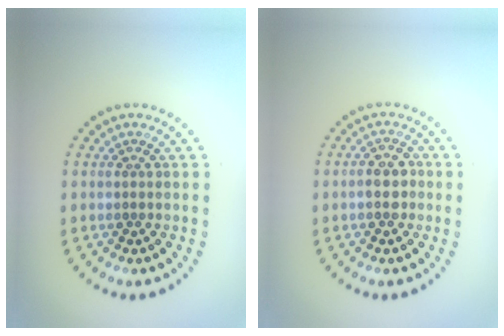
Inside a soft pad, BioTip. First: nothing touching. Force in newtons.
{"total": 2.1, "press": 2.0, "slide": 0.6}